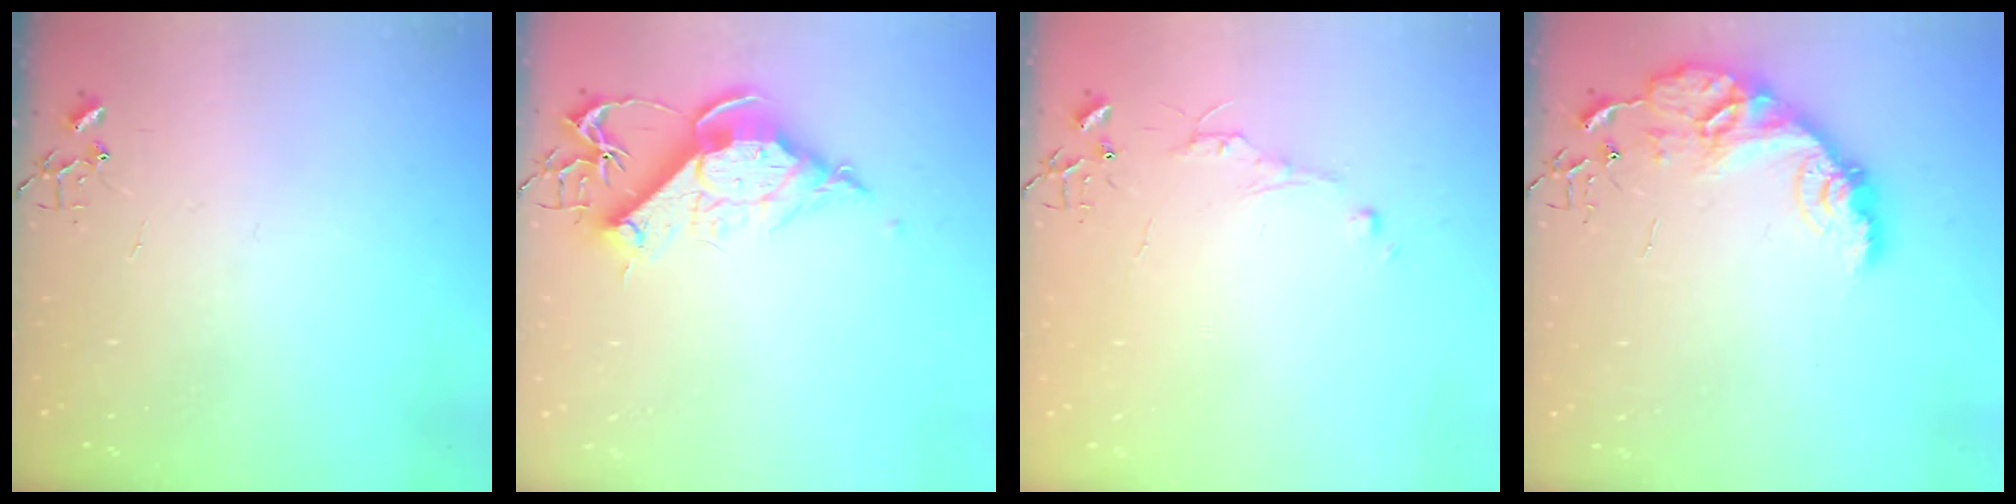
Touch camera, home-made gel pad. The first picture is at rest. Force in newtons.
{"total": 13.2, "press": 13.1, "slide": 1.6}
{"total": 5.0, "press": 5.0, "slide": 0.6}
{"total": 14.5, "press": 14.5, "slide": 1.0}